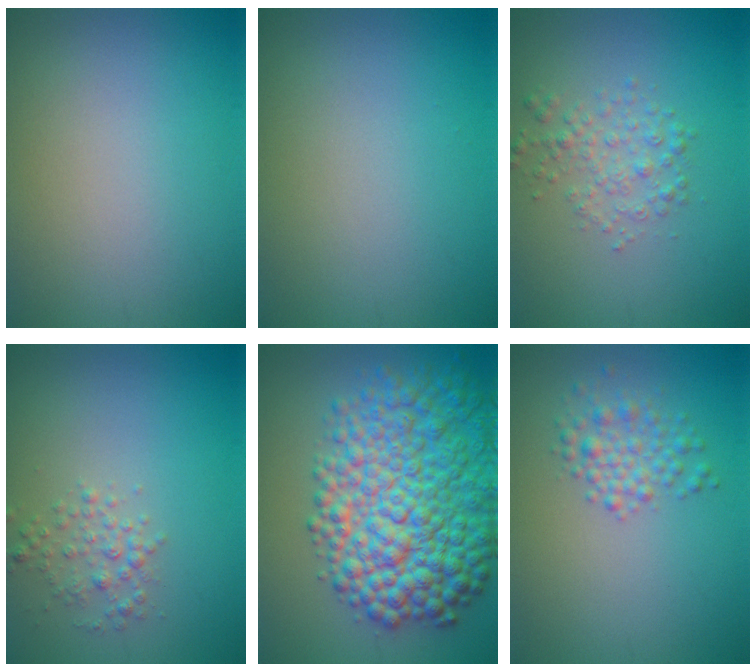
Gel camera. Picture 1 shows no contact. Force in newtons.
{"total": 0.0}
{"total": 2.4, "press": 2.4, "slide": 0.1}
{"total": 1.9, "press": 1.9, "slide": 0.0}
{"total": 11.4, "press": 11.4, "slide": 0.3}
{"total": 2.5, "press": 2.5, "slide": 0.0}